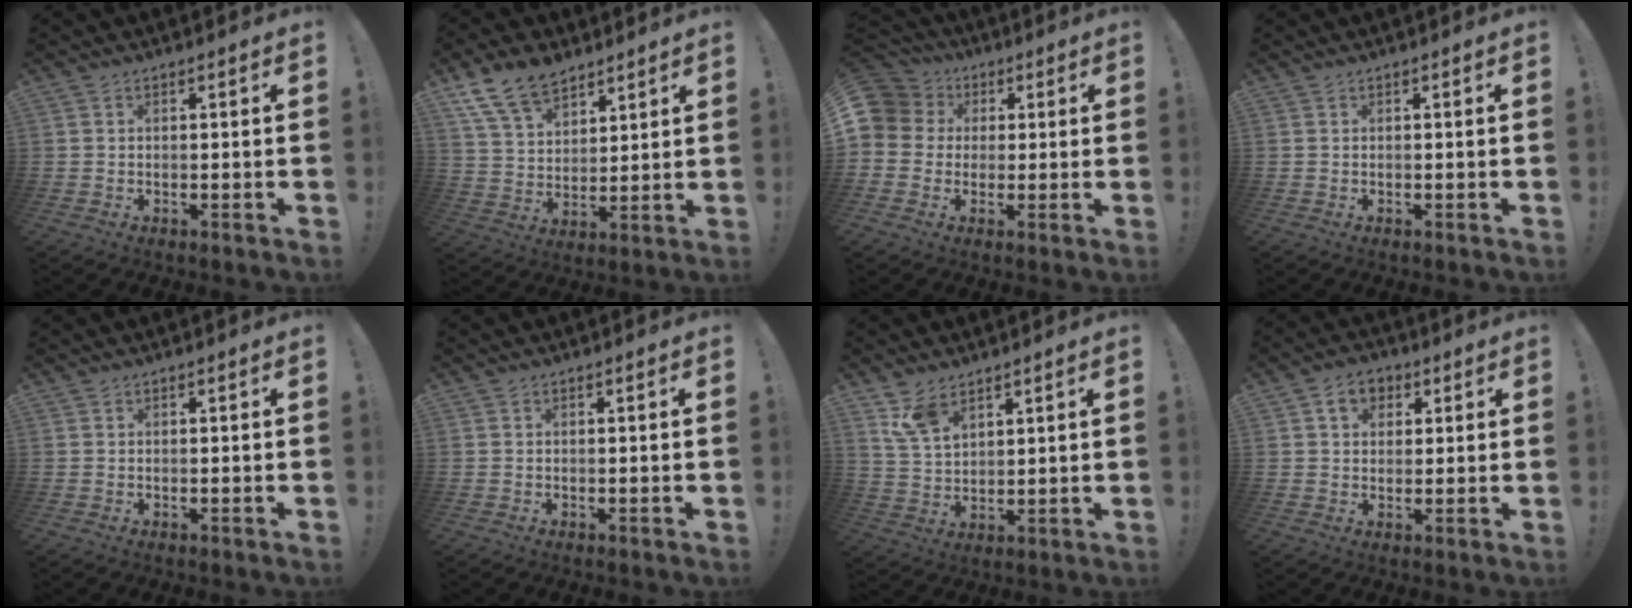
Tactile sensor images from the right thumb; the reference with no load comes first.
{"total": 13.4, "force": [9.6, 7.6, 5.5], "torque": [-0.105, -0.053, 0.184]}
{"total": 8.2, "force": [0.9, 7.7, 2.6], "torque": [-0.059, 0.000, 0.020]}
{"total": 0.0}
{"total": 0.0}
{"total": 0.0}
{"total": 8.2, "force": [5.7, 4.2, 4.3], "torque": [-0.076, -0.027, 0.110]}
{"total": 6.6, "force": [2.7, 5.1, 3.2], "torque": [-0.049, 0.003, 0.051]}